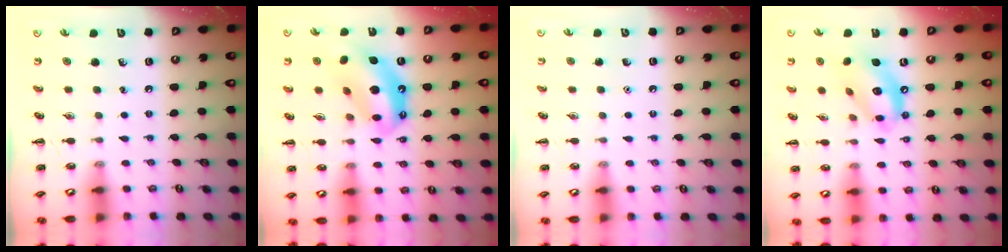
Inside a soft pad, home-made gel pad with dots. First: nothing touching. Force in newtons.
{"total": 14.1, "press": 13.5, "slide": 4.0}
{"total": 1.6, "press": 1.6, "slide": 0.1}
{"total": 14.1, "press": 13.7, "slide": 3.5}